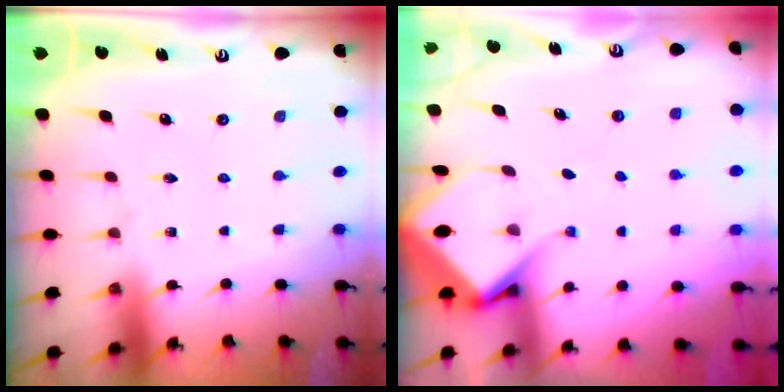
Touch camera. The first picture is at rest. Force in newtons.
{"total": 7.4, "press": 7.3, "slide": 0.8}